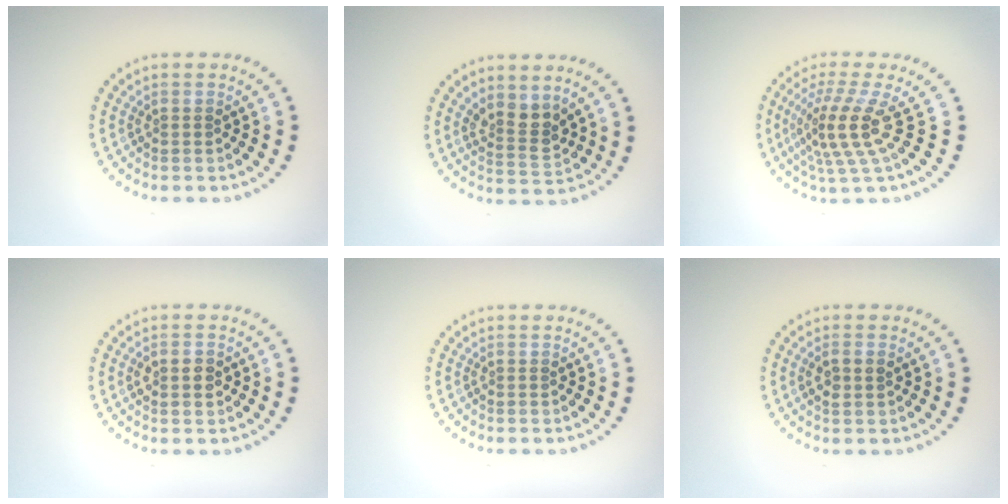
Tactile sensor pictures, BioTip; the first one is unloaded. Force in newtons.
{"total": 2.8, "press": 2.4, "slide": 1.4}
{"total": 4.4, "press": 3.1, "slide": 3.2}
{"total": 2.3, "press": 2.3, "slide": 0.1}
{"total": 0.0}
{"total": 1.6, "press": 1.5, "slide": 0.4}